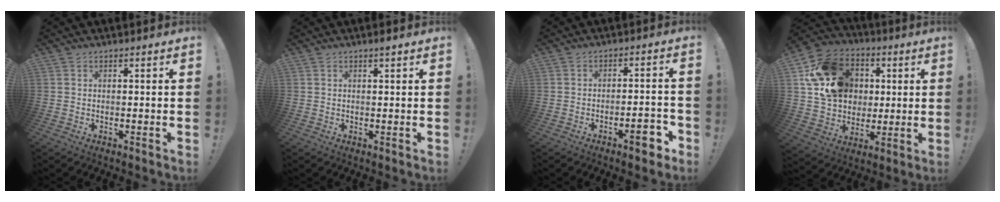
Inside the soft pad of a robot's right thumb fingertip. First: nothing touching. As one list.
[{"total": 1.3, "force": [1.0, -0.1, 0.9], "torque": [-0.012, -0.003, 0.017]}, {"total": 6.9, "force": [-3.9, 2.0, 5.4], "torque": [-0.062, 0.016, -0.064]}, {"total": 18.8, "force": [5.2, 15.8, 8.9], "torque": [-0.118, 0.000, 0.121]}]